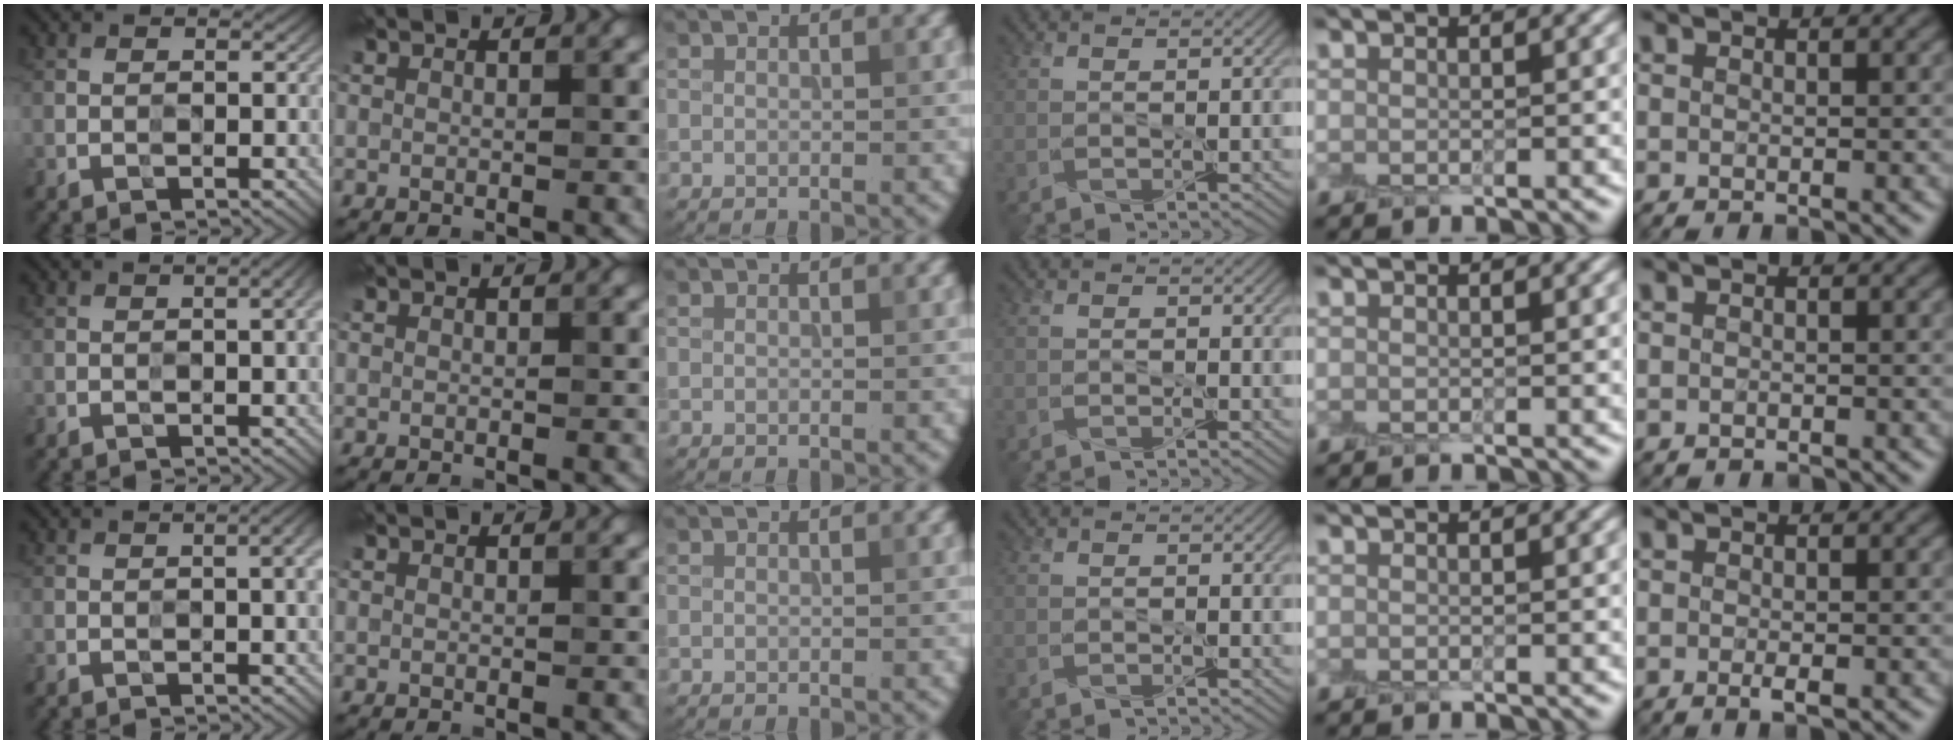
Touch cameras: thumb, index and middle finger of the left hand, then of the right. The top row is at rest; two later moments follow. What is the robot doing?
{"motion": "peel", "object": "plastic wrap"}